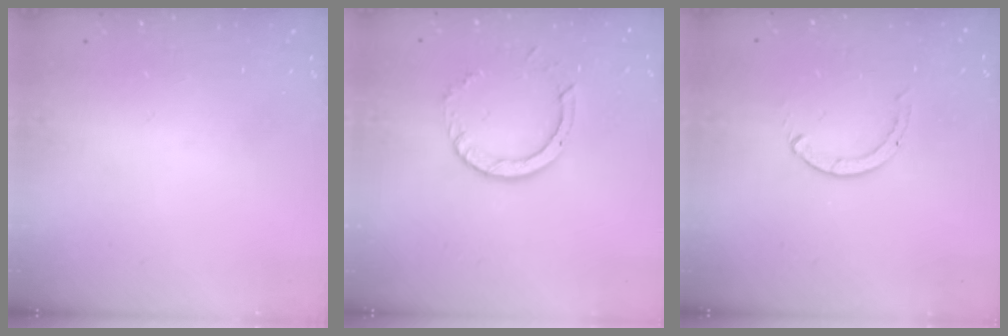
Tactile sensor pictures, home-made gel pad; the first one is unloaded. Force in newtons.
{"total": 4.2, "press": 4.2, "slide": 0.3}
{"total": 0.0}